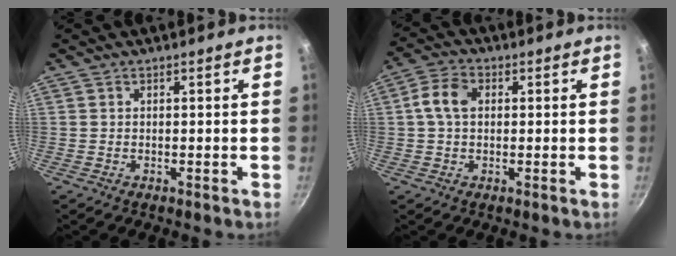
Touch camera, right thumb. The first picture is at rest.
{"total": 6.1, "force": [0.9, 4.1, 4.5], "torque": [-0.088, 0.017, 0.007]}